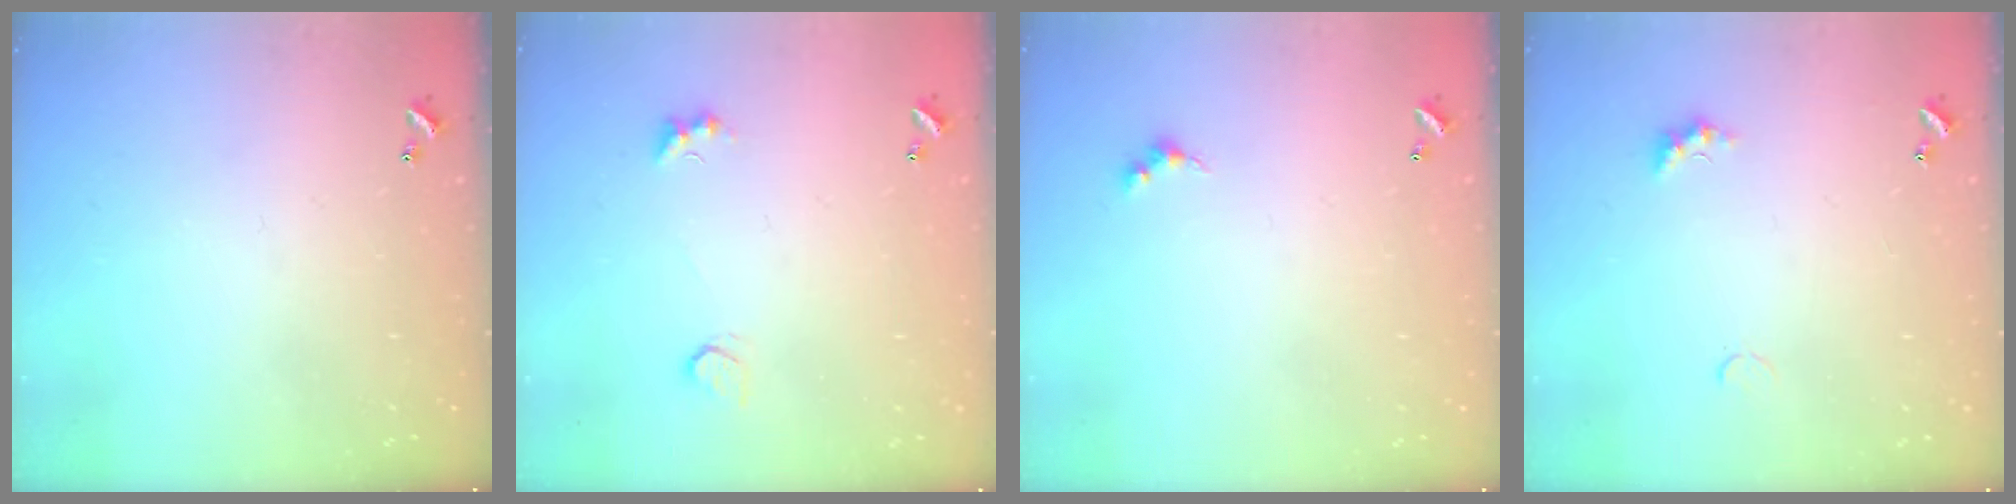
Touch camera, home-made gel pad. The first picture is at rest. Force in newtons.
{"total": 3.0, "press": 2.9, "slide": 0.8}
{"total": 2.5, "press": 2.5, "slide": 0.4}
{"total": 2.6, "press": 2.5, "slide": 0.7}